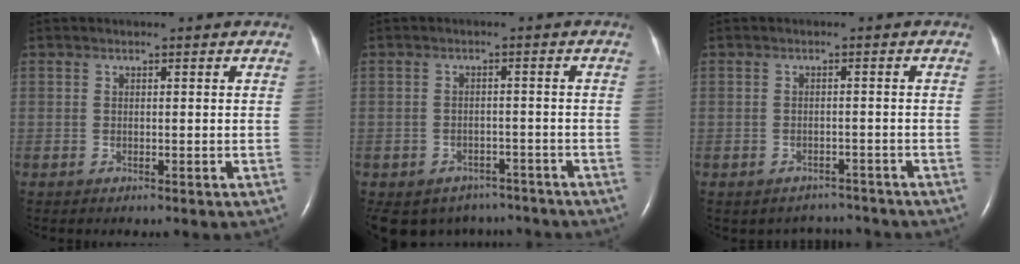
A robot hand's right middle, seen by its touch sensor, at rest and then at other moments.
{"total": 8.9, "force": [-7.2, 5.0, 1.0], "torque": [-0.020, 0.009, -0.087]}
{"total": 3.2, "force": [-2.9, 1.3, -0.5], "torque": [0.002, 0.012, -0.038]}